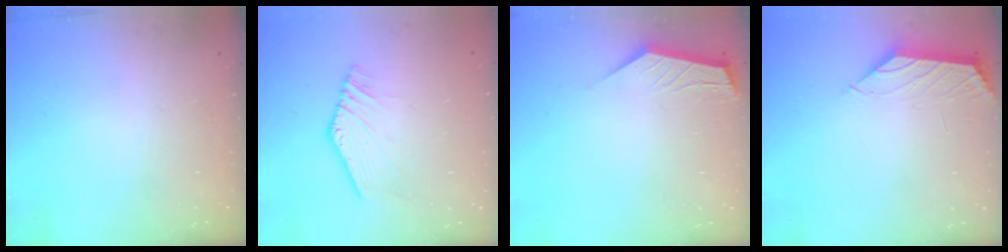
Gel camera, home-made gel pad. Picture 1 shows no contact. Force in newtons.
{"total": 2.2, "press": 2.2, "slide": 0.3}
{"total": 2.4, "press": 2.4, "slide": 0.3}
{"total": 1.1, "press": 1.0, "slide": 0.4}